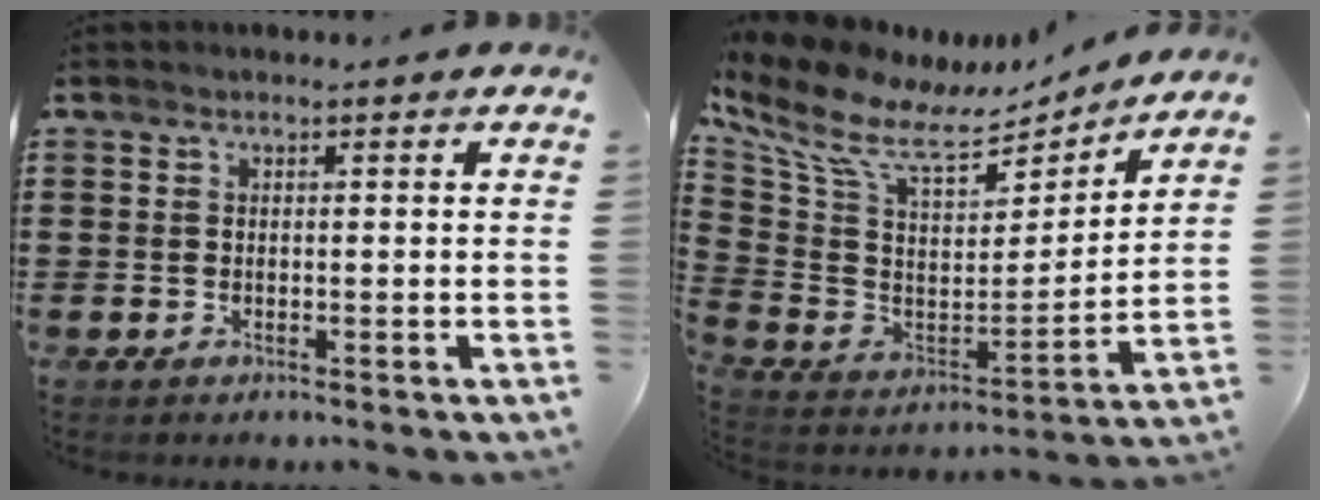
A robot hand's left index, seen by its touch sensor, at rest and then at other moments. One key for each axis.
{"total": 10.5, "fx": 7.6, "fy": 3.9, "fz": 6.1, "tx": -0.152, "ty": -0.048, "tz": 0.131}